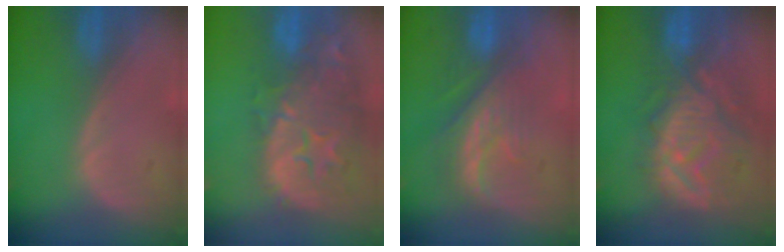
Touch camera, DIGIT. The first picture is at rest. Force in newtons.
{"total": 15.1, "press": 12.1, "slide": 9.0}
{"total": 8.2, "press": 7.4, "slide": 3.4}
{"total": 12.1, "press": 11.0, "slide": 5.2}